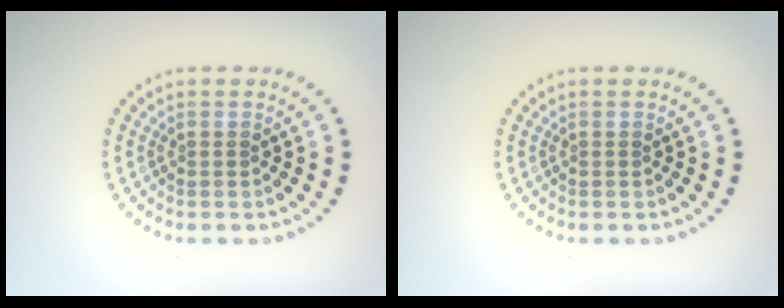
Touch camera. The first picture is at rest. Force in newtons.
{"total": 0.0}